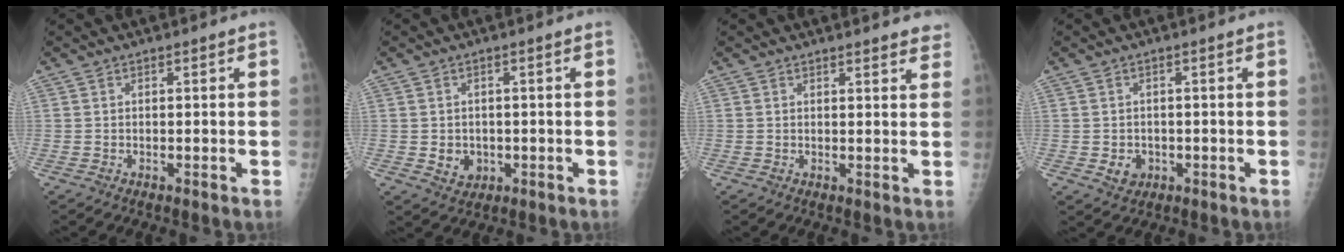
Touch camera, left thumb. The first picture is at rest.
{"total": 3.6, "force": [-0.5, 3.1, 1.8], "torque": [-0.014, 0.000, 0.004]}
{"total": 4.6, "force": [4.3, 0.9, 1.3], "torque": [0.002, -0.020, 0.035]}
{"total": 3.0, "force": [-0.6, 2.6, 1.4], "torque": [-0.009, 0.001, 0.000]}